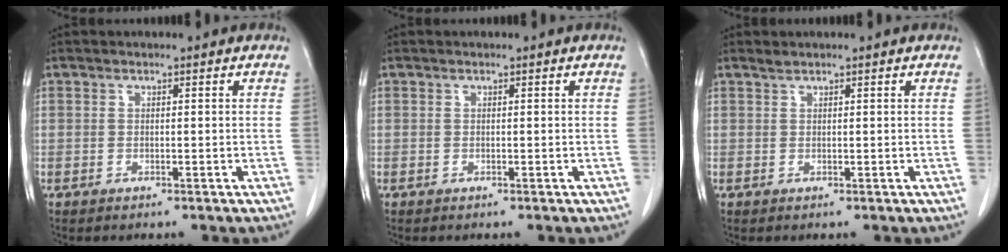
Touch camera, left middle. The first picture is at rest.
{"total": 0.0}
{"total": 0.6, "force": [0.6, -0.1, 0.1], "torque": [-0.007, 0.001, 0.015]}